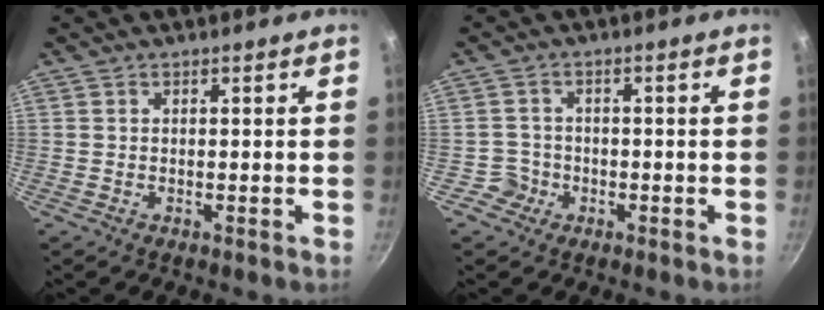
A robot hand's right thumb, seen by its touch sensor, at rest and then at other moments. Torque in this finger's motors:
{"motor_torque": [0.16, 0.12, 0.23, 0.13, 0.00]}